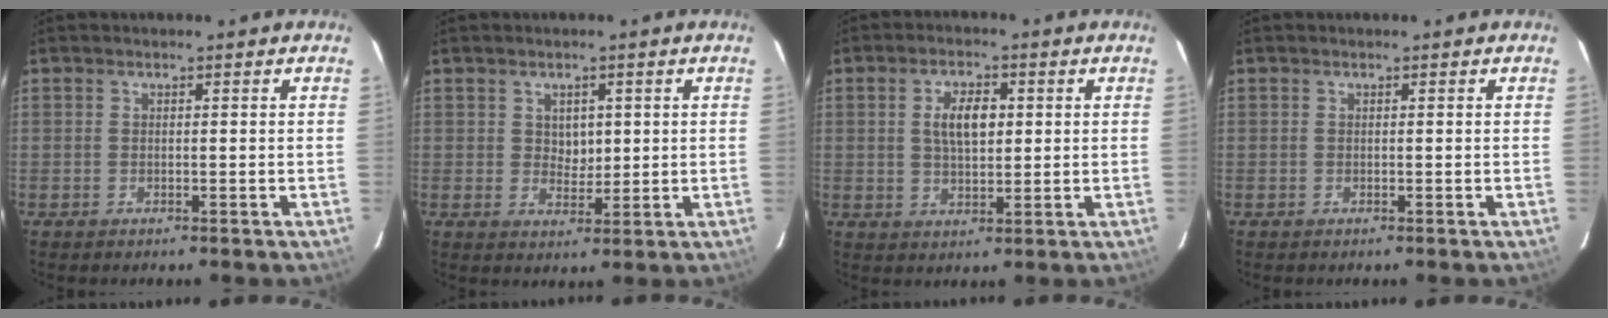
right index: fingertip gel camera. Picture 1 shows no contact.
{"total": 3.5, "force": [0.9, 2.8, 1.9], "torque": [-0.025, 0.001, 0.018]}
{"total": 6.0, "force": [1.2, 2.9, 5.1], "torque": [-0.091, 0.007, 0.025]}
{"total": 0.0}